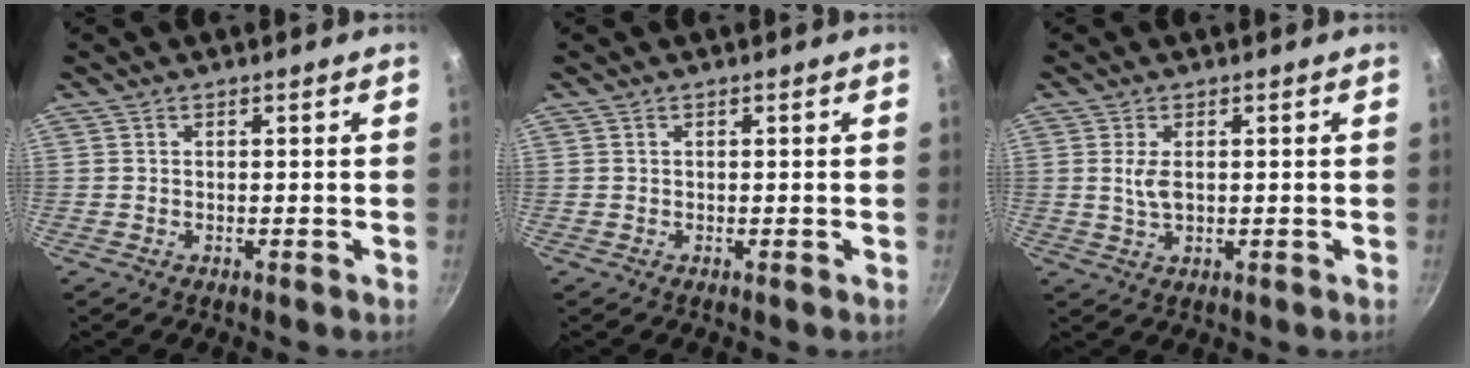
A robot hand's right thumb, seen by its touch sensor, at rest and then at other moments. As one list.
[{"total": 0.0}, {"total": 3.4, "force": [0.4, 1.8, 2.8], "torque": [-0.061, -0.005, 0.010]}]